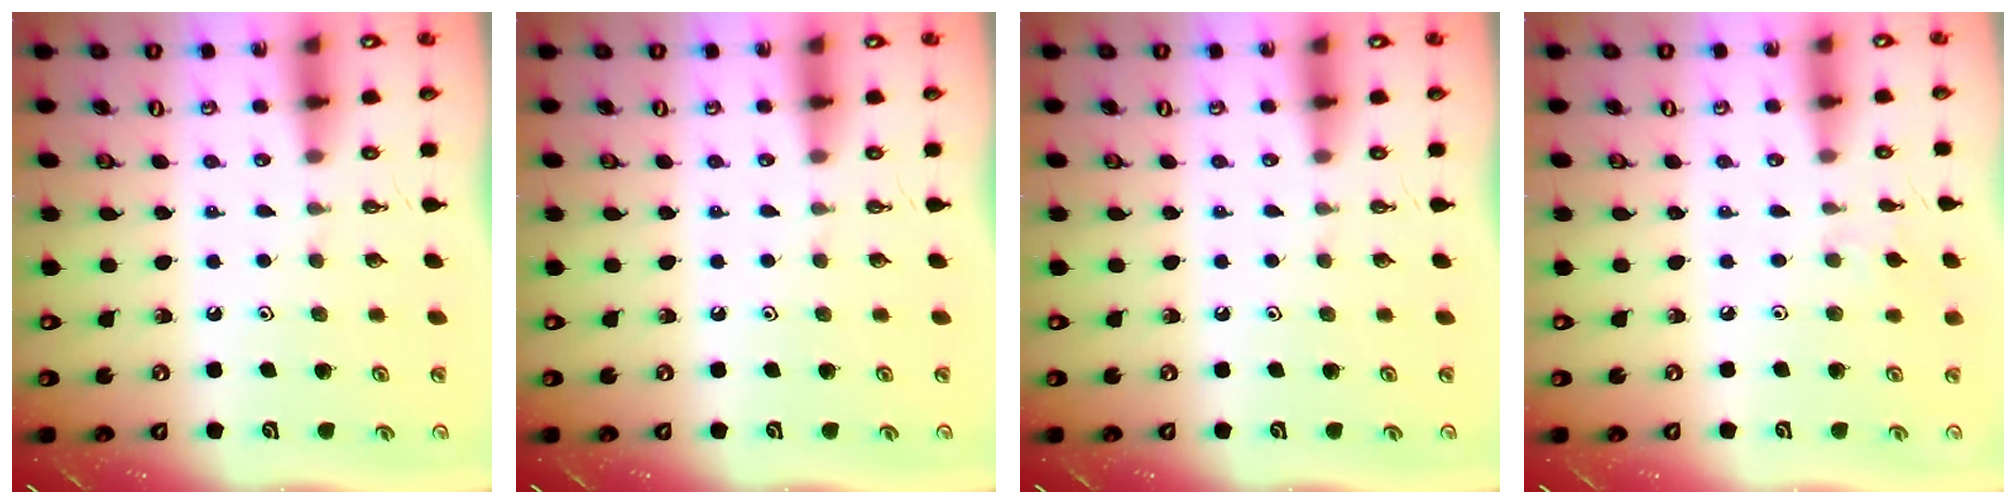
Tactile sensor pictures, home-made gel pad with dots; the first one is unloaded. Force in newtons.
{"total": 0.0}
{"total": 0.0}
{"total": 2.4, "press": 2.3, "slide": 0.5}